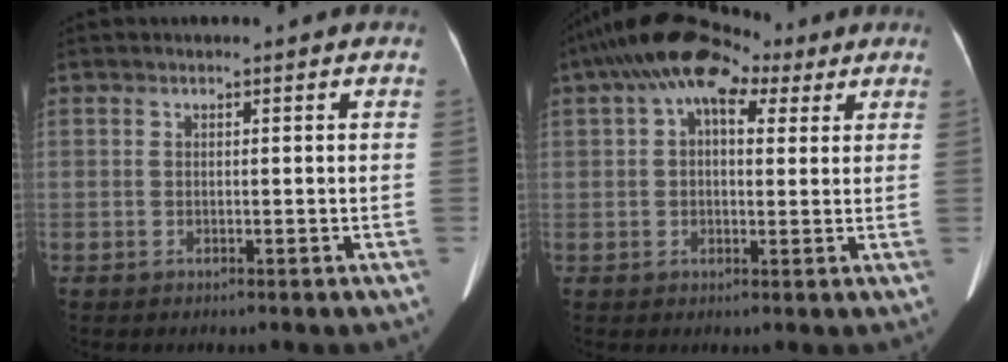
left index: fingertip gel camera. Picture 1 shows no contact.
{"total": 10.1, "force": [5.1, 5.0, 7.1], "torque": [-0.121, 0.053, 0.081]}